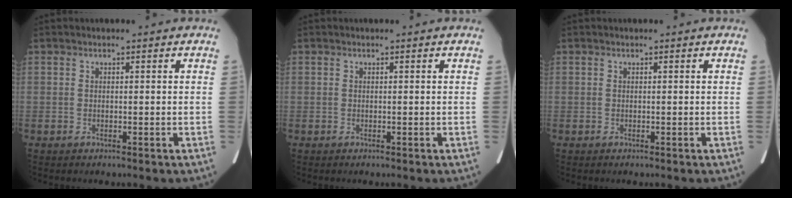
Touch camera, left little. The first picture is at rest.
{"total": 0.0}
{"total": 0.0}